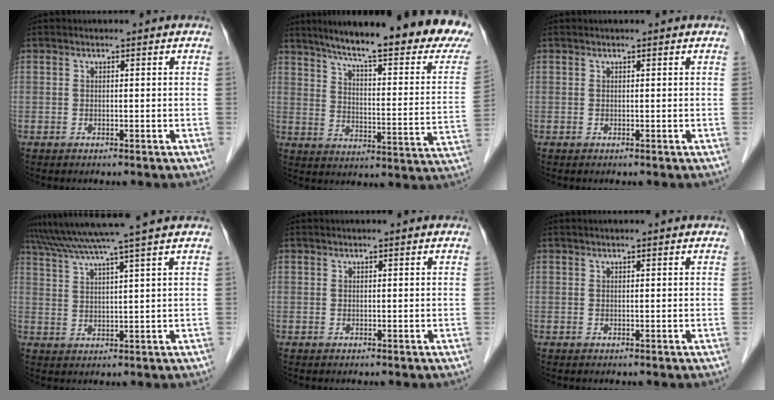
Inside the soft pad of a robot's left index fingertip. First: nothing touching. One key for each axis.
{"total": 26.5, "fx": 21.5, "fy": 2.2, "fz": 15.3, "tx": -0.225, "ty": -0.056, "tz": 0.275}
{"total": 0.7, "fx": 0.6, "fy": -0.1, "fz": 0.3, "tx": -0.004, "ty": 0.006, "tz": 0.007}
{"total": 11.0, "fx": 9.2, "fy": -2.3, "fz": 5.8, "tx": -0.103, "ty": 0.007, "tz": 0.140}
{"total": 1.4, "fx": 1.2, "fy": -0.1, "fz": 0.7, "tx": -0.009, "ty": 0.012, "tz": 0.016}
{"total": 2.2, "fx": 1.9, "fy": -0.1, "fz": 1.2, "tx": -0.013, "ty": 0.018, "tz": 0.023}